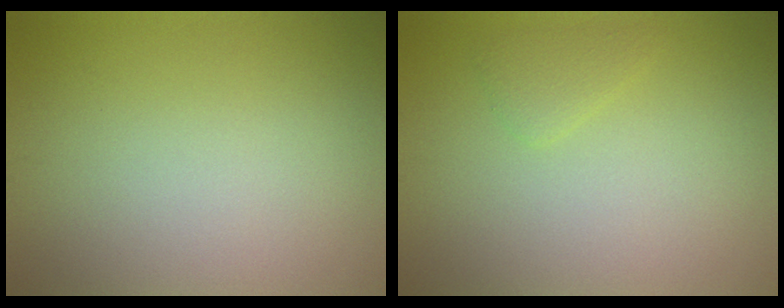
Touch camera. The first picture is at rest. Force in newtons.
{"total": 1.1, "press": 1.1, "slide": 0.1}